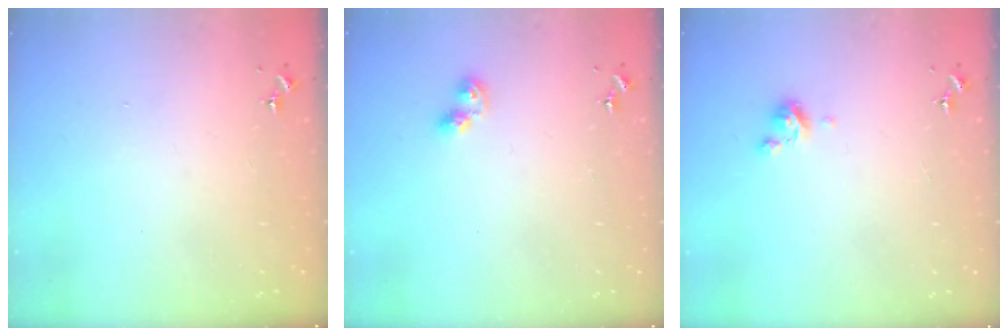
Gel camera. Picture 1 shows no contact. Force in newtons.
{"total": 6.6, "press": 6.6, "slide": 0.6}
{"total": 4.3, "press": 4.3, "slide": 0.3}